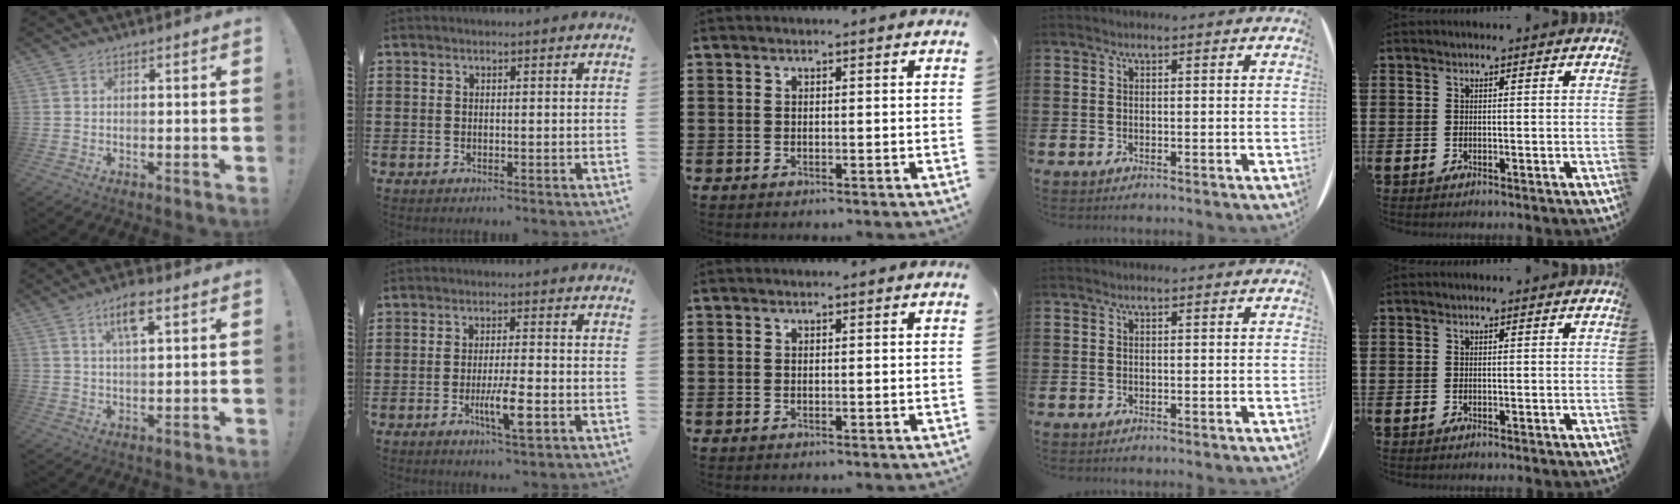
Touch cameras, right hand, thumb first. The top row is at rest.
{"thumb": {"total": 8.1, "force": [3.9, 2.7, 6.5], "torque": [-0.108, -0.003, 0.063]}, "index": {"total": 6.7, "force": [-2.4, 1.1, 6.2], "torque": [-0.118, -0.013, -0.043]}}